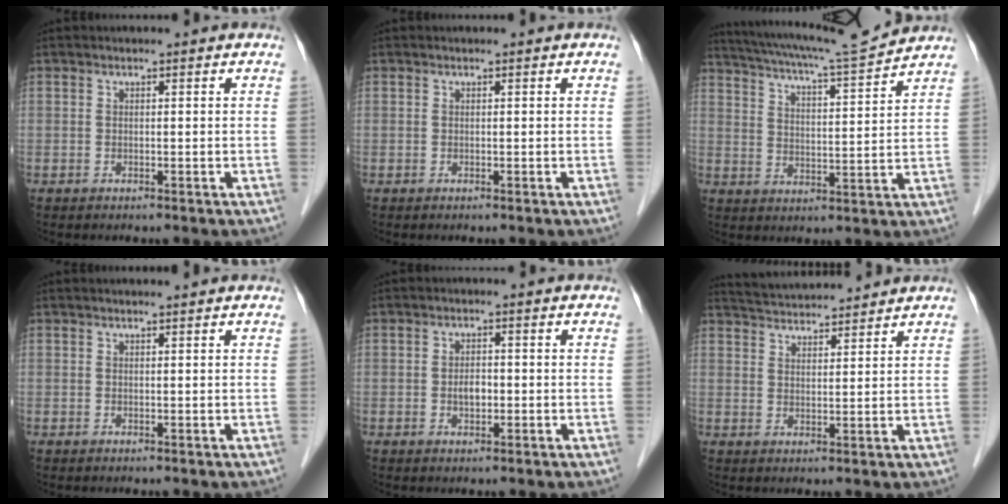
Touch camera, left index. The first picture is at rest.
{"total": 0.0}
{"total": 12.9, "force": [12.1, -0.9, 4.5], "torque": [-0.086, -0.012, 0.186]}
{"total": 1.0, "force": [0.9, -0.2, 0.4], "torque": [-0.006, 0.007, 0.017]}
{"total": 2.2, "force": [-0.5, 1.2, 1.8], "torque": [-0.031, 0.002, -0.006]}
{"total": 8.1, "force": [7.9, 0.4, 1.8], "torque": [-0.041, 0.028, 0.128]}